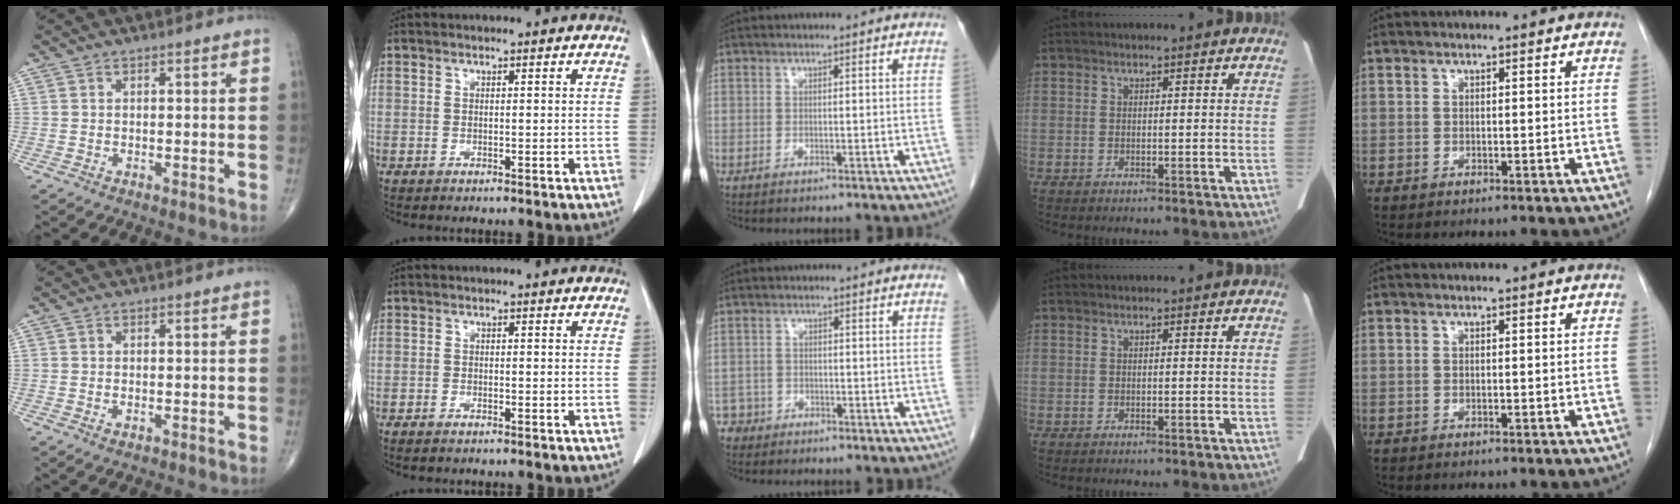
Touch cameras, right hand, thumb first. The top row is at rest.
{"thumb": {"total": 1.0, "force": [-0.4, 0.5, 0.8], "torque": [-0.015, 0.000, -0.006]}, "index": {"total": 1.4, "force": [-0.8, 0.7, 0.9], "torque": [-0.019, 0.000, -0.012]}, "middle": {"total": 2.2, "force": [-1.6, 1.4, -0.6], "torque": [0.011, 0.009, -0.031]}}